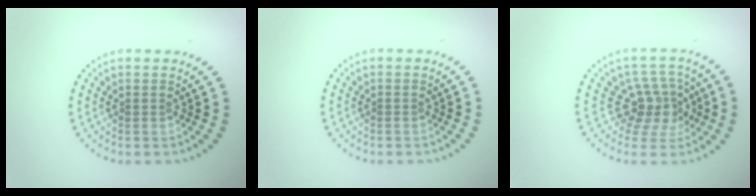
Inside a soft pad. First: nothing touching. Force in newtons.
{"total": 0.0}
{"total": 3.6, "press": 2.9, "slide": 2.2}